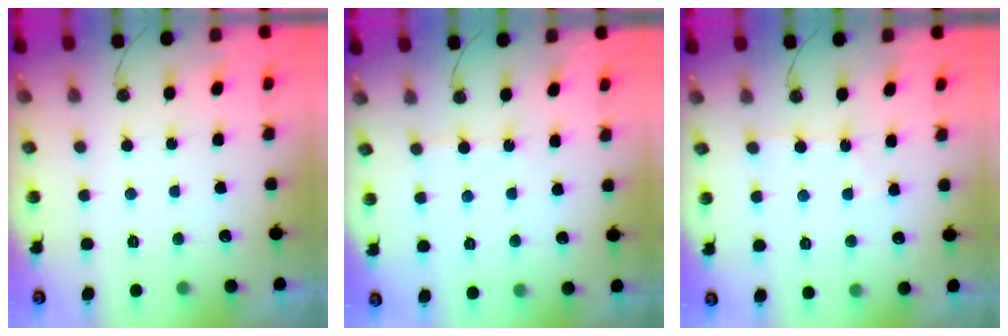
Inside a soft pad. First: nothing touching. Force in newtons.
{"total": 4.2, "press": 4.2, "slide": 0.6}
{"total": 2.8, "press": 2.7, "slide": 0.4}